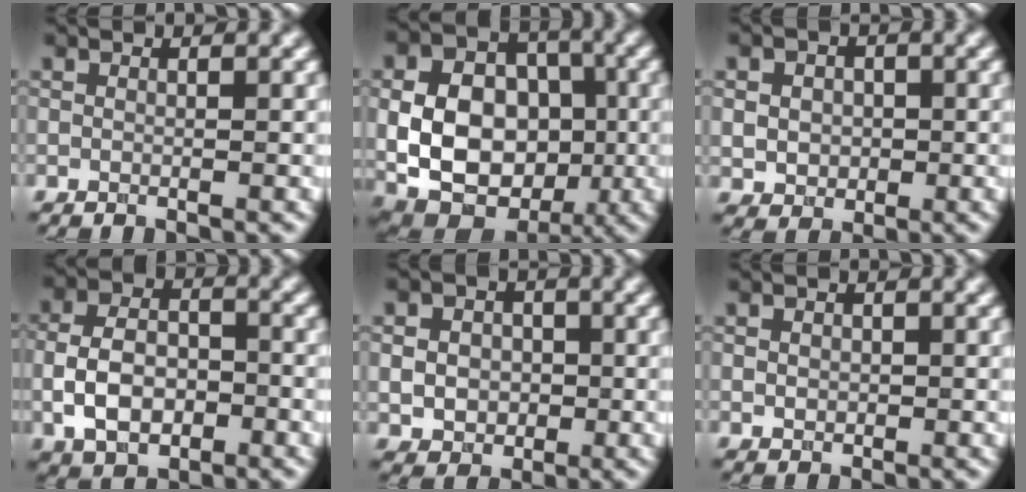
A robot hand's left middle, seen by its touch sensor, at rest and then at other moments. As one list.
[{"total": 11.4, "force": [-1.2, 8.2, 7.7], "torque": [-0.128, -0.002, -0.023]}, {"total": 3.7, "force": [0.4, 3.2, 2.0], "torque": [-0.030, 0.011, -0.009]}, {"total": 6.2, "force": [-1.8, 3.9, 4.4], "torque": [-0.085, 0.004, -0.038]}, {"total": 5.0, "force": [0.2, 4.2, 2.7], "torque": [-0.041, 0.013, -0.014]}, {"total": 1.2, "force": [0.0, 1.0, 0.5], "torque": [-0.005, -0.001, 0.001]}]